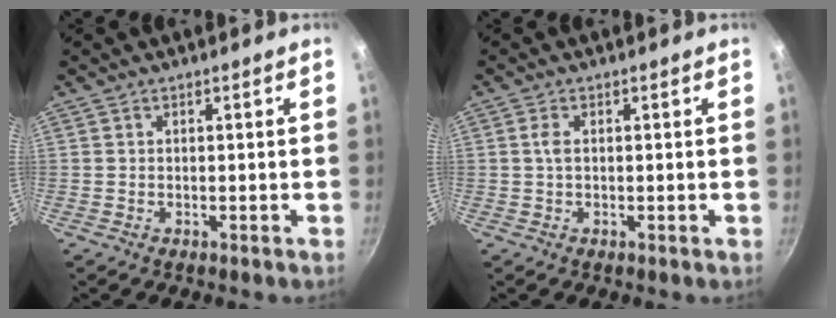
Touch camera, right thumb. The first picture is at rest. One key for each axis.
{"total": 1.7, "fx": 0.2, "fy": 0.7, "fz": 1.6, "tx": -0.037, "ty": 0.003, "tz": 0.001}